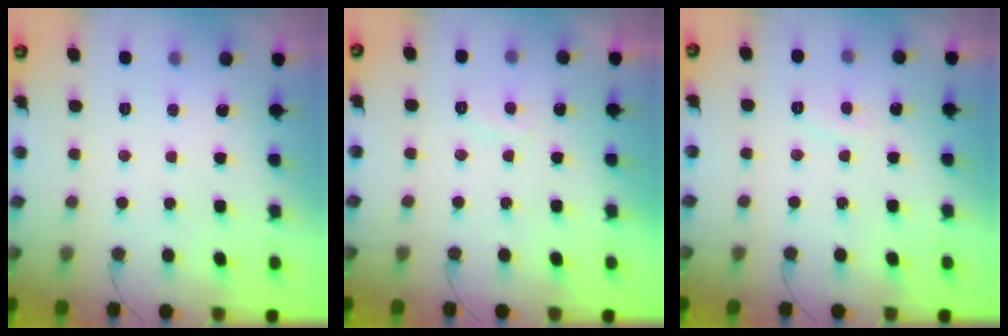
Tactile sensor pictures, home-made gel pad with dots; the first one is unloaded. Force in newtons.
{"total": 2.4, "press": 2.3, "slide": 0.7}
{"total": 2.0, "press": 1.9, "slide": 0.5}